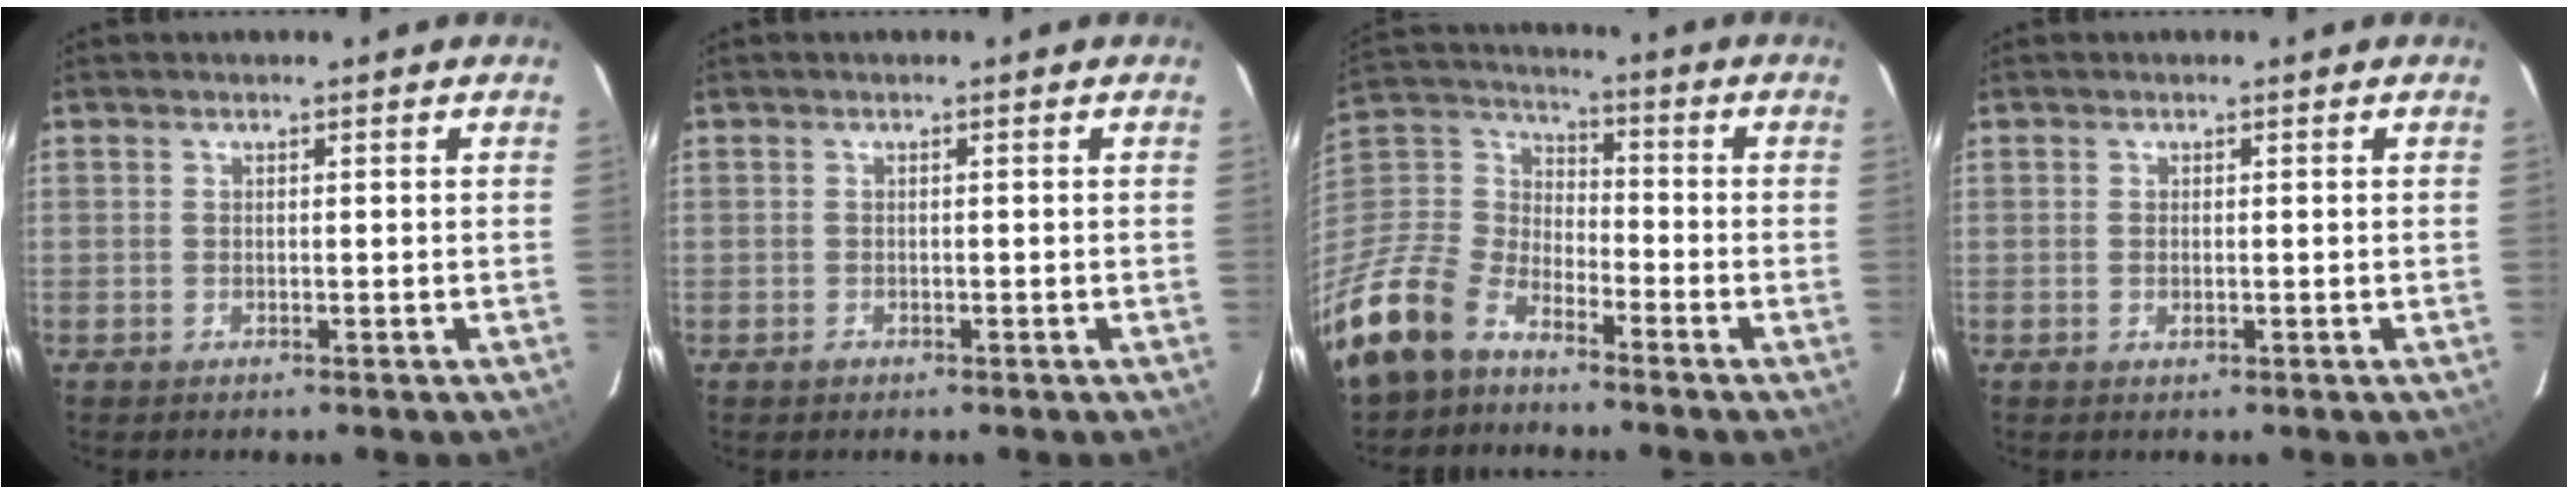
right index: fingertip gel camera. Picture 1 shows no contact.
{"total": 0.9, "force": [-0.6, 0.6, 0.2], "torque": [-0.001, 0.000, -0.009]}
{"total": 17.0, "force": [-11.5, 9.7, 8.0], "torque": [-0.217, 0.007, -0.227]}
{"total": 0.8, "force": [-0.1, 0.4, 0.7], "torque": [-0.015, 0.000, -0.001]}